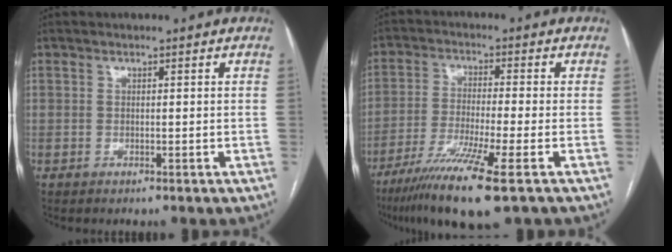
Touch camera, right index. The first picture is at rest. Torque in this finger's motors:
{"motor_torque": [1.08, -0.50, 0.66, 0.16]}